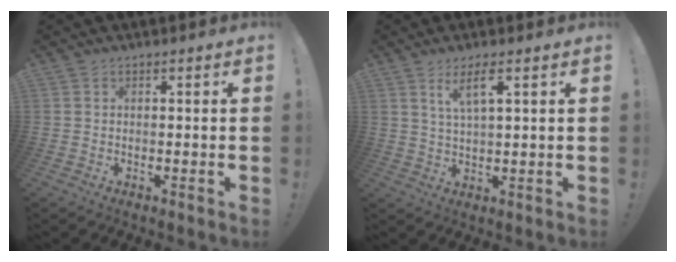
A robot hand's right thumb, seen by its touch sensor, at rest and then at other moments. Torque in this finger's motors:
{"motor_torque": [0.19, 0.20, -0.06, 0.21, 0.31]}